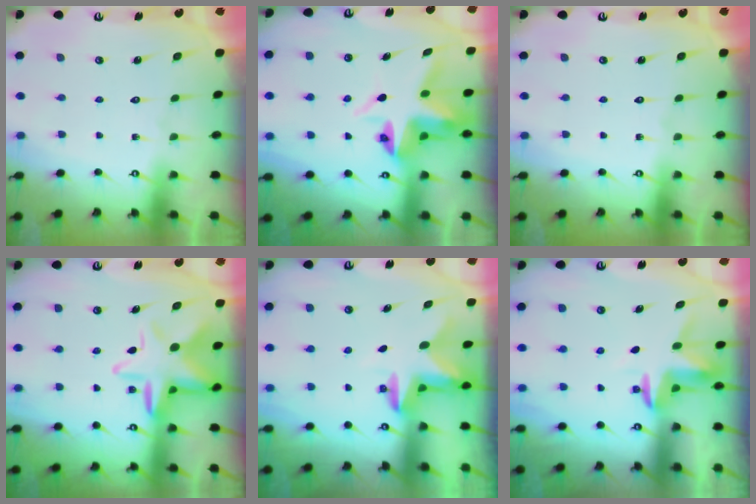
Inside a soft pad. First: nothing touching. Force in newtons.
{"total": 6.6, "press": 6.6, "slide": 0.6}
{"total": 0.0}
{"total": 10.7, "press": 10.5, "slide": 1.8}
{"total": 2.7, "press": 2.6, "slide": 0.5}
{"total": 3.5, "press": 3.5, "slide": 0.2}